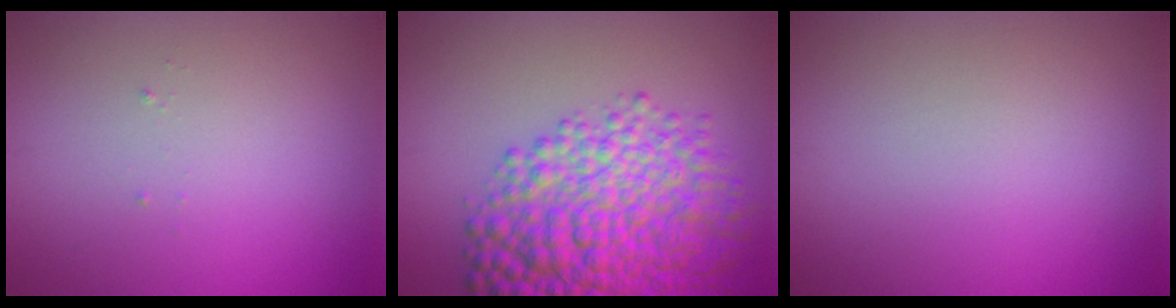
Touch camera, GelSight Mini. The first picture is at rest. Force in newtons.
{"total": 9.2, "press": 9.2, "slide": 0.3}
{"total": 0.0}